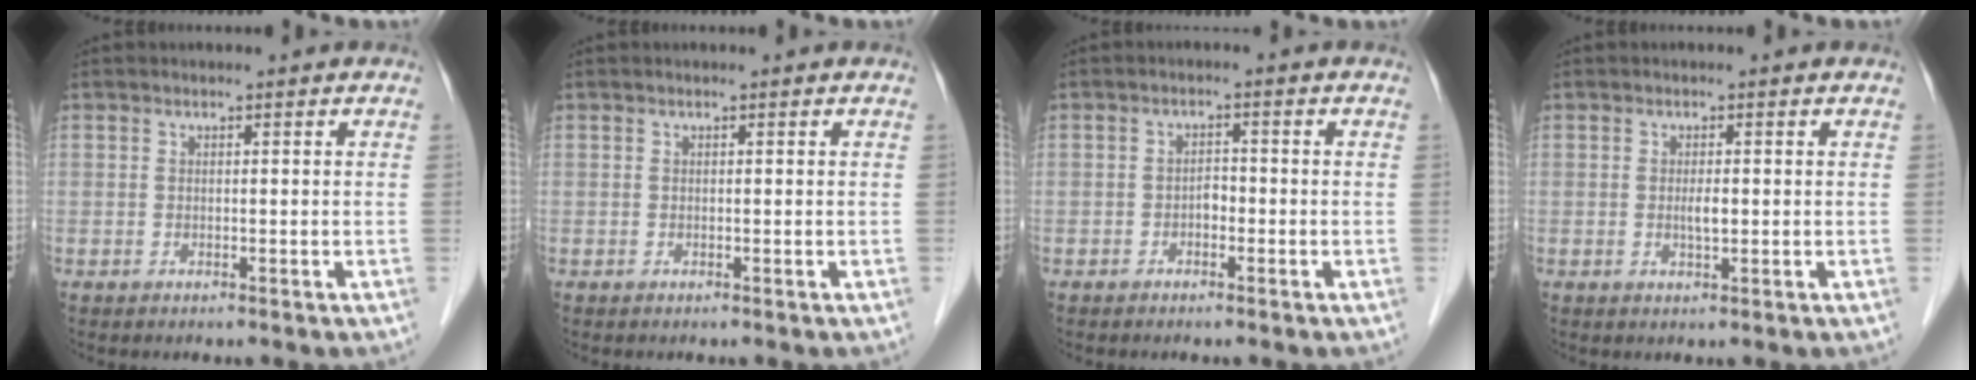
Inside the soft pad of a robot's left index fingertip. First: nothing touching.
{"total": 0.0}
{"total": 0.6, "force": [-0.3, 0.3, 0.5], "torque": [-0.006, 0.003, -0.007]}
{"total": 1.6, "force": [0.0, 0.3, 1.6], "torque": [-0.030, -0.001, 0.000]}